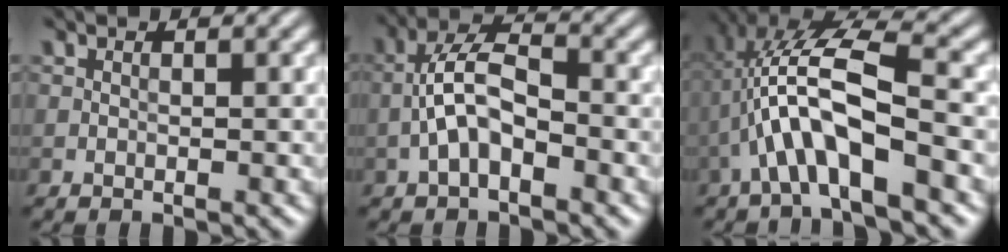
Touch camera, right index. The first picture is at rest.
{"total": 4.6, "force": [-1.7, 2.0, 3.8], "torque": [-0.075, 0.016, -0.039]}
{"total": 8.4, "force": [-2.1, 2.4, 7.8], "torque": [-0.154, 0.021, -0.040]}